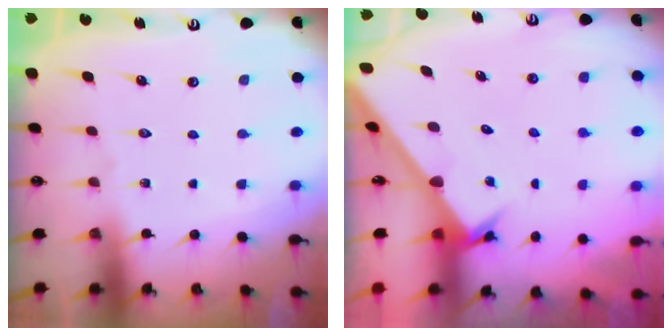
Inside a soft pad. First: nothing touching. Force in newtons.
{"total": 2.6, "press": 2.6, "slide": 0.3}